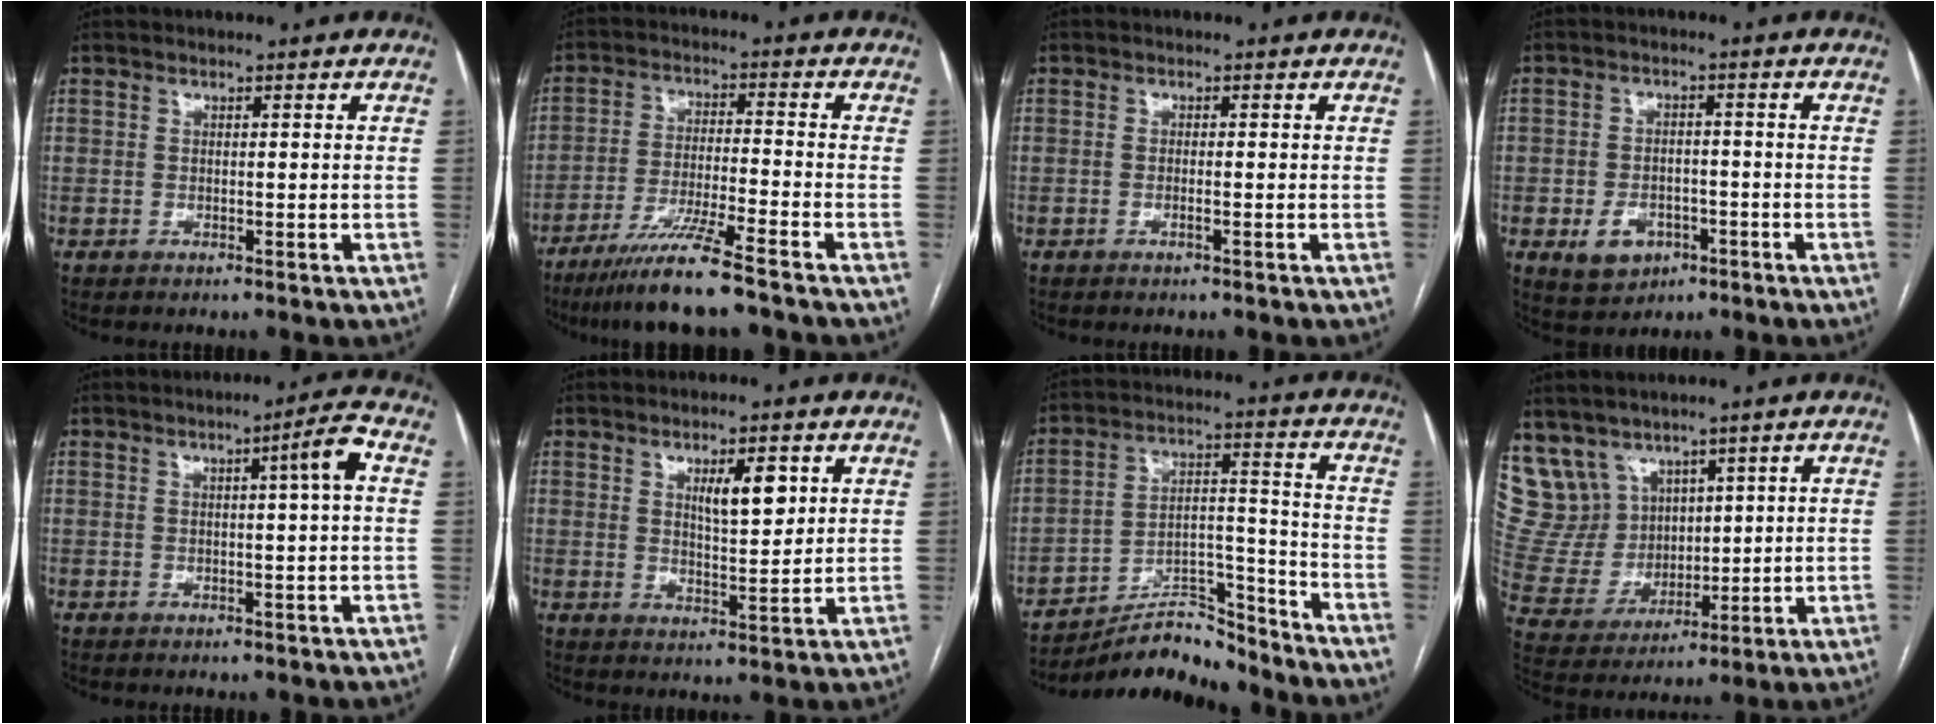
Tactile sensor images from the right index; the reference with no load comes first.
{"total": 10.3, "force": [-7.9, -0.6, 6.7], "torque": [-0.123, -0.034, -0.141]}
{"total": 0.7, "force": [-0.4, -0.1, 0.6], "torque": [-0.012, 0.000, -0.007]}
{"total": 5.6, "force": [-2.5, 3.7, 3.3], "torque": [-0.064, 0.000, -0.034]}
{"total": 4.1, "force": [0.6, -0.8, 4.0], "torque": [-0.058, 0.005, 0.010]}
{"total": 5.5, "force": [2.3, 1.4, 4.8], "torque": [-0.082, -0.003, 0.041]}
{"total": 11.4, "force": [-10.9, 2.3, 2.2], "torque": [-0.031, 0.044, -0.188]}
{"total": 10.1, "force": [7.1, 7.1, 1.0], "torque": [-0.039, 0.036, 0.163]}